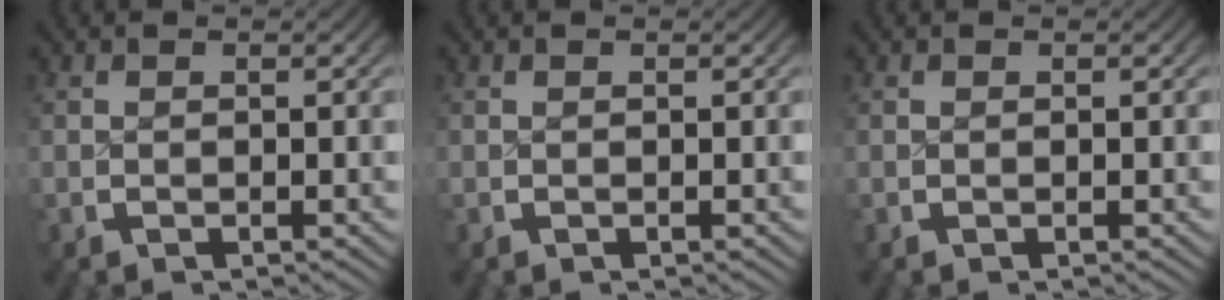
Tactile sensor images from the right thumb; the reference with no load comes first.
{"total": 0.0}
{"total": 0.0}